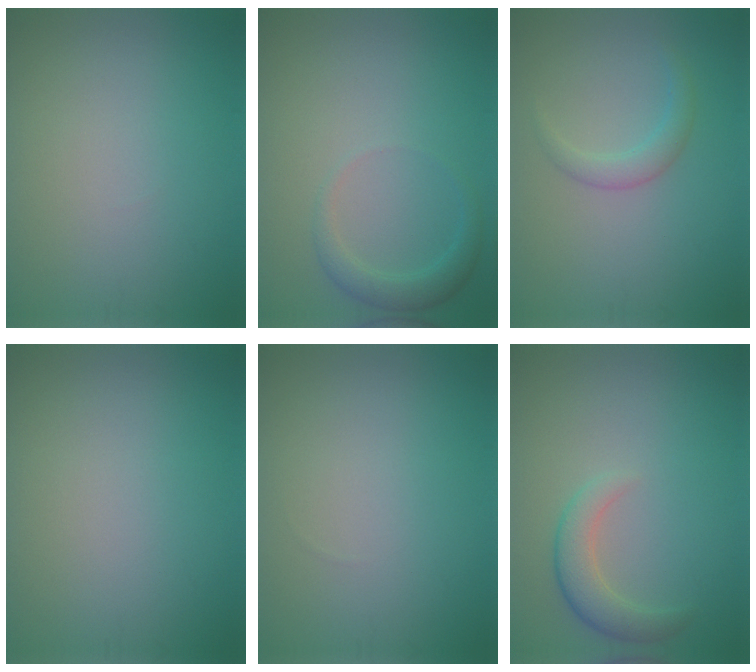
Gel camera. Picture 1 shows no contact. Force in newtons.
{"total": 2.1, "press": 2.1, "slide": 0.2}
{"total": 1.8, "press": 1.8, "slide": 0.1}
{"total": 0.0}
{"total": 0.0}
{"total": 3.0, "press": 3.0, "slide": 0.4}